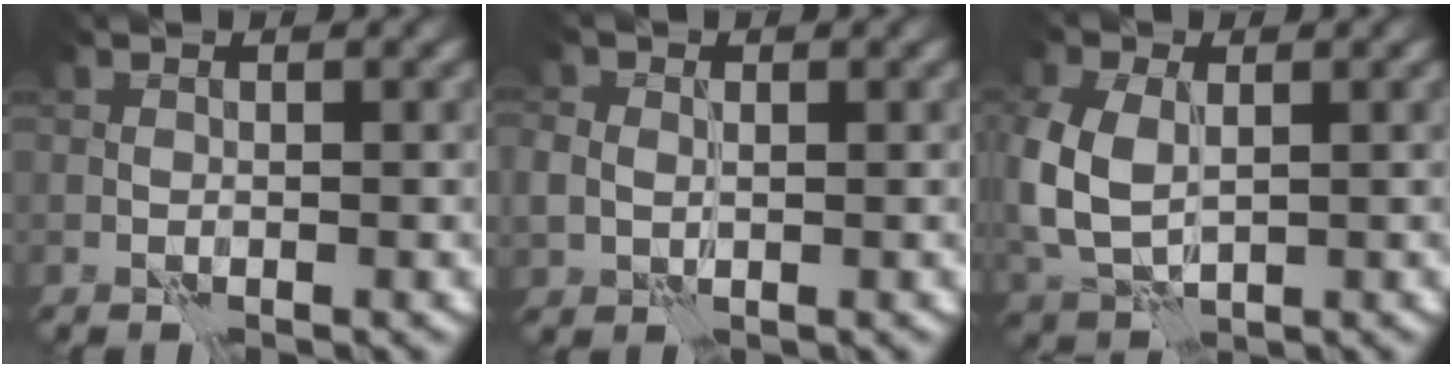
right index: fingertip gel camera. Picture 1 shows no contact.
{"total": 2.4, "force": [0.5, 2.0, 1.2], "torque": [-0.024, 0.005, 0.007]}
{"total": 6.1, "force": [0.5, 4.2, 4.4], "torque": [-0.127, -0.002, 0.010]}